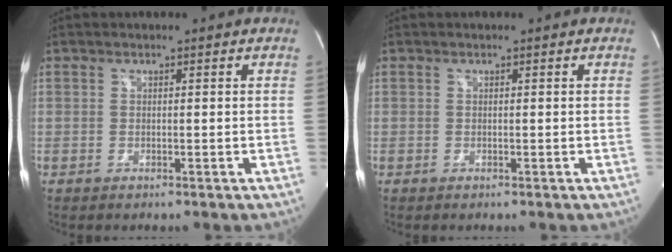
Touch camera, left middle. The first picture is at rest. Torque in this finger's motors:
{"motor_torque": [0.00, 0.00, 0.00, 0.00]}